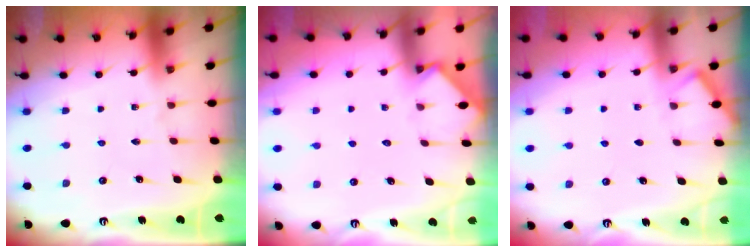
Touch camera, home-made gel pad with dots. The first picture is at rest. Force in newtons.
{"total": 2.6, "press": 2.6, "slide": 0.4}
{"total": 2.7, "press": 2.6, "slide": 0.3}